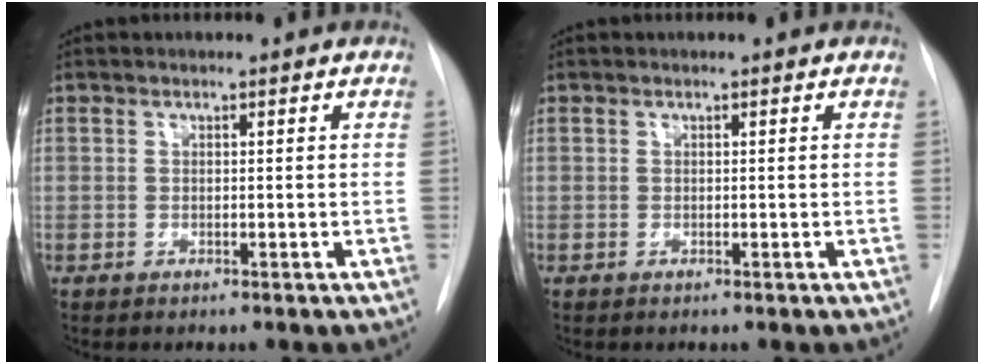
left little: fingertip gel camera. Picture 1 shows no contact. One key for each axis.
{"total": 0.0}